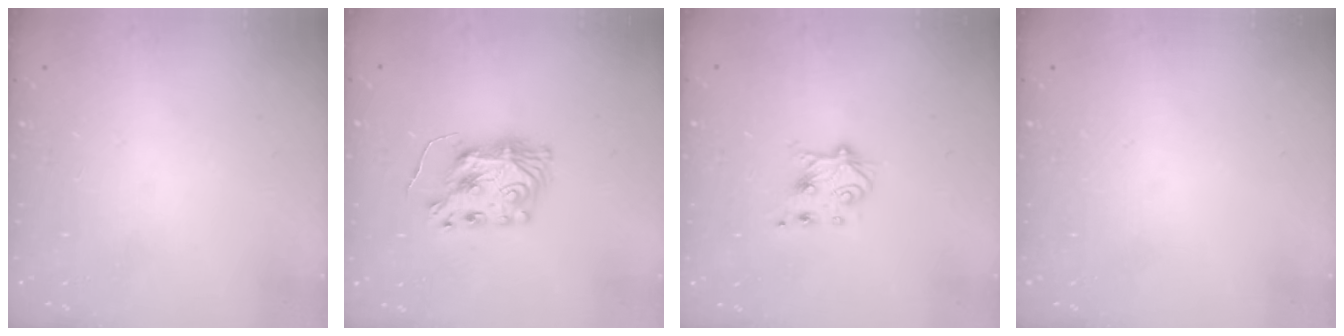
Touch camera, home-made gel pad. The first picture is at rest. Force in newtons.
{"total": 8.6, "press": 8.6, "slide": 0.5}
{"total": 5.5, "press": 5.4, "slide": 1.0}
{"total": 0.0}